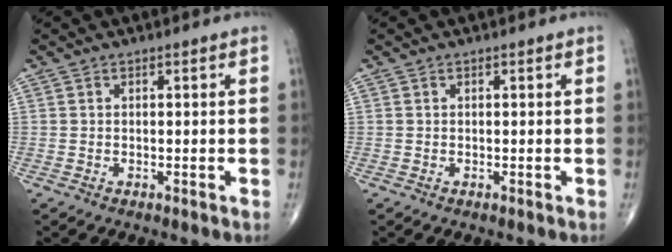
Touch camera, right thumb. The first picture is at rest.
{"total": 0.0}